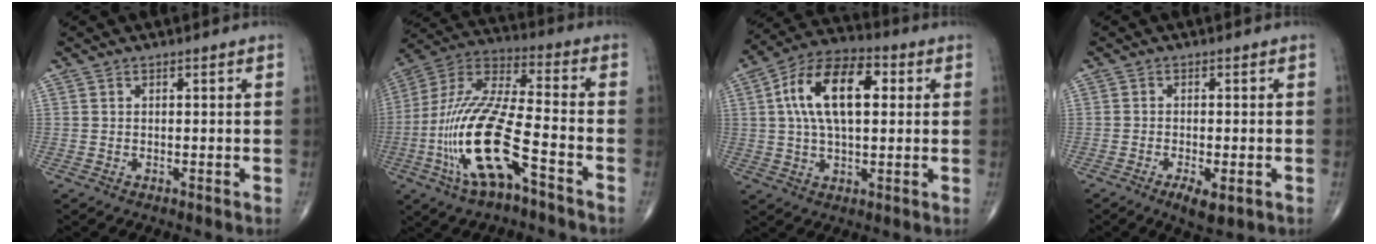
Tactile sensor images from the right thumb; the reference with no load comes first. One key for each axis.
{"total": 20.0, "fx": -7.3, "fy": 6.1, "fz": 17.6, "tx": -0.377, "ty": 0.042, "tz": -0.130}
{"total": 15.6, "fx": 3.1, "fy": 8.0, "fz": 13.0, "tx": -0.225, "ty": 0.024, "tz": 0.048}
{"total": 4.4, "fx": -1.9, "fy": 1.5, "fz": 3.7, "tx": -0.061, "ty": -0.006, "tz": -0.027}